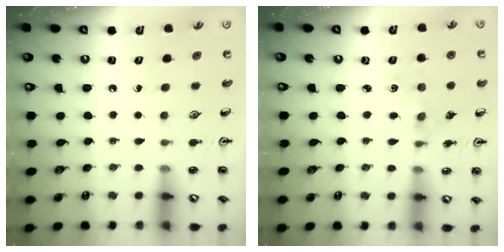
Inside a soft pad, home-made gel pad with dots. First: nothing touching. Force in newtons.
{"total": 1.8, "press": 1.8, "slide": 0.3}